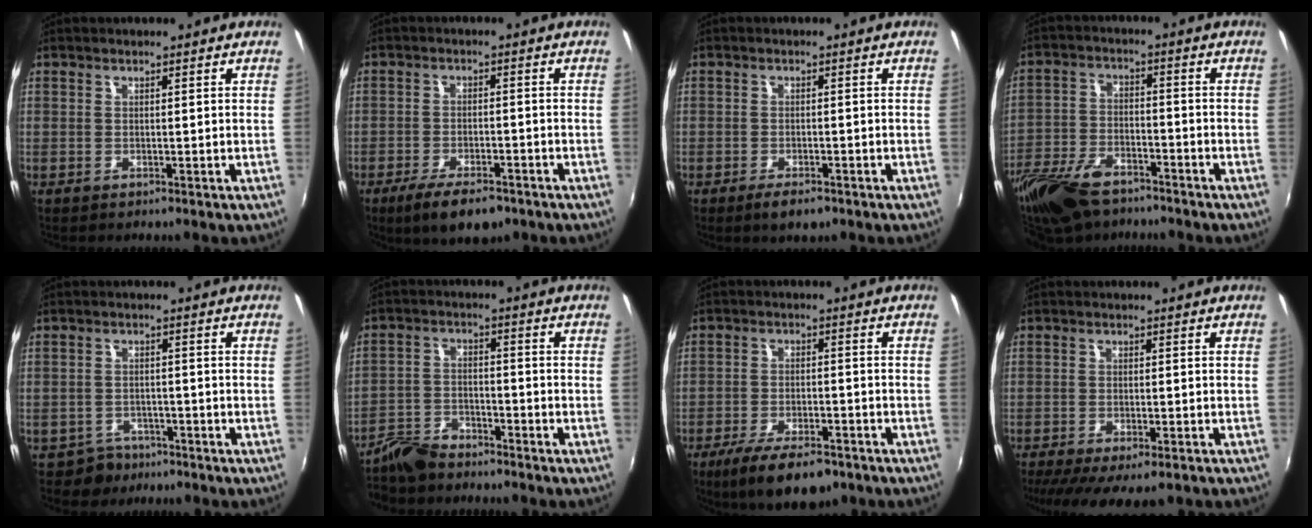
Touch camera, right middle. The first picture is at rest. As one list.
[{"total": 8.5, "force": [-5.9, 2.8, 5.4], "torque": [-0.120, -0.019, -0.097]}, {"total": 3.3, "force": [-2.1, 1.2, 2.2], "torque": [-0.051, -0.010, -0.039]}, {"total": 14.2, "force": [-10.6, 6.2, 7.0], "torque": [-0.166, -0.019, -0.203]}, {"total": 3.7, "force": [-2.6, 2.7, -0.1], "torque": [-0.009, 0.011, -0.040]}, {"total": 7.6, "force": [-6.6, 2.8, 2.3], "torque": [-0.065, 0.007, -0.123]}, {"total": 11.3, "force": [-7.9, 3.8, 7.1], "torque": [-0.151, -0.025, -0.129]}, {"total": 11.1, "force": [-8.0, 3.2, 7.0], "torque": [-0.146, -0.046, -0.122]}]